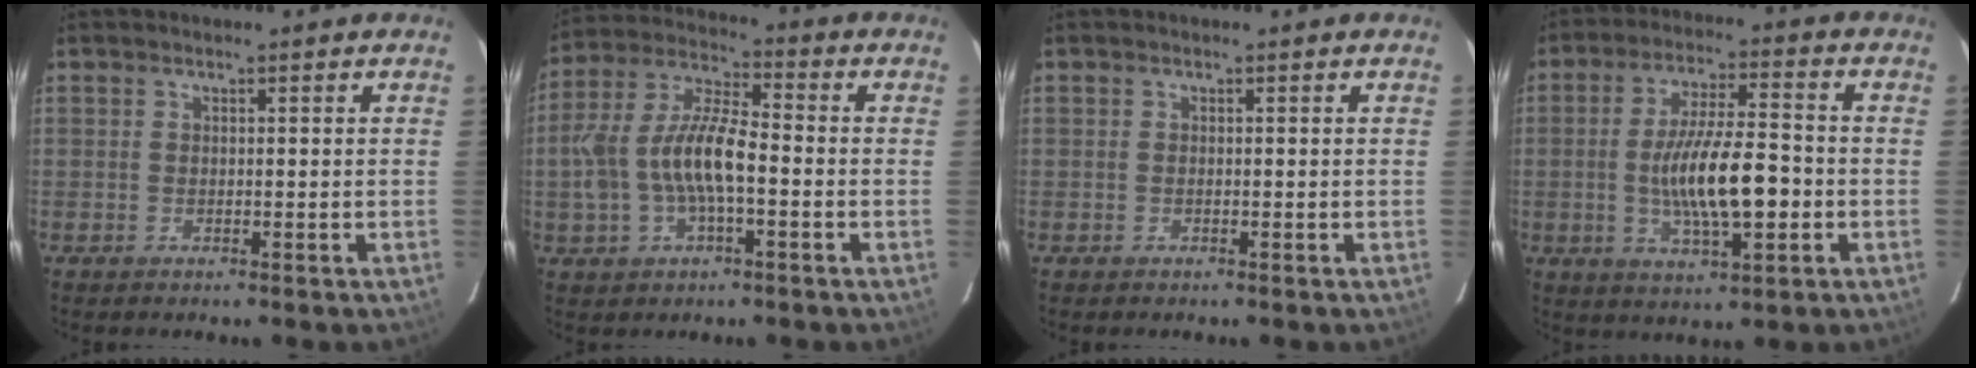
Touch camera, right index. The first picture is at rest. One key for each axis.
{"total": 13.1, "fx": -2.2, "fy": 5.4, "fz": 11.7, "tx": -0.247, "ty": 0.012, "tz": -0.039}
{"total": 0.0}
{"total": 12.9, "fx": -2.3, "fy": 3.4, "fz": 12.3, "tx": -0.226, "ty": -0.007, "tz": -0.035}